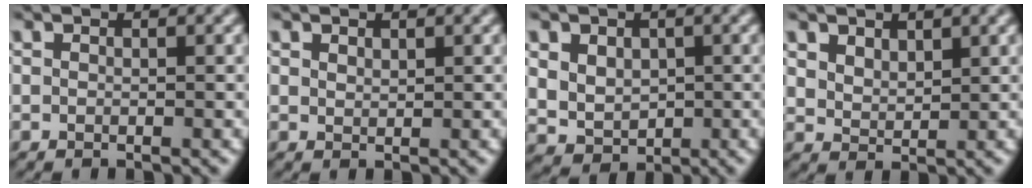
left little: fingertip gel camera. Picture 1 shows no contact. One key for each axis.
{"total": 0.7, "fx": 0.6, "fy": 0.3, "fz": 0.2, "tx": -0.007, "ty": 0.000, "tz": 0.013}
{"total": 5.1, "fx": 1.3, "fy": 4.2, "fz": 2.7, "tx": -0.052, "ty": 0.014, "tz": 0.019}
{"total": 2.1, "fx": 1.4, "fy": 1.2, "fz": 0.9, "tx": -0.028, "ty": -0.005, "tz": 0.028}